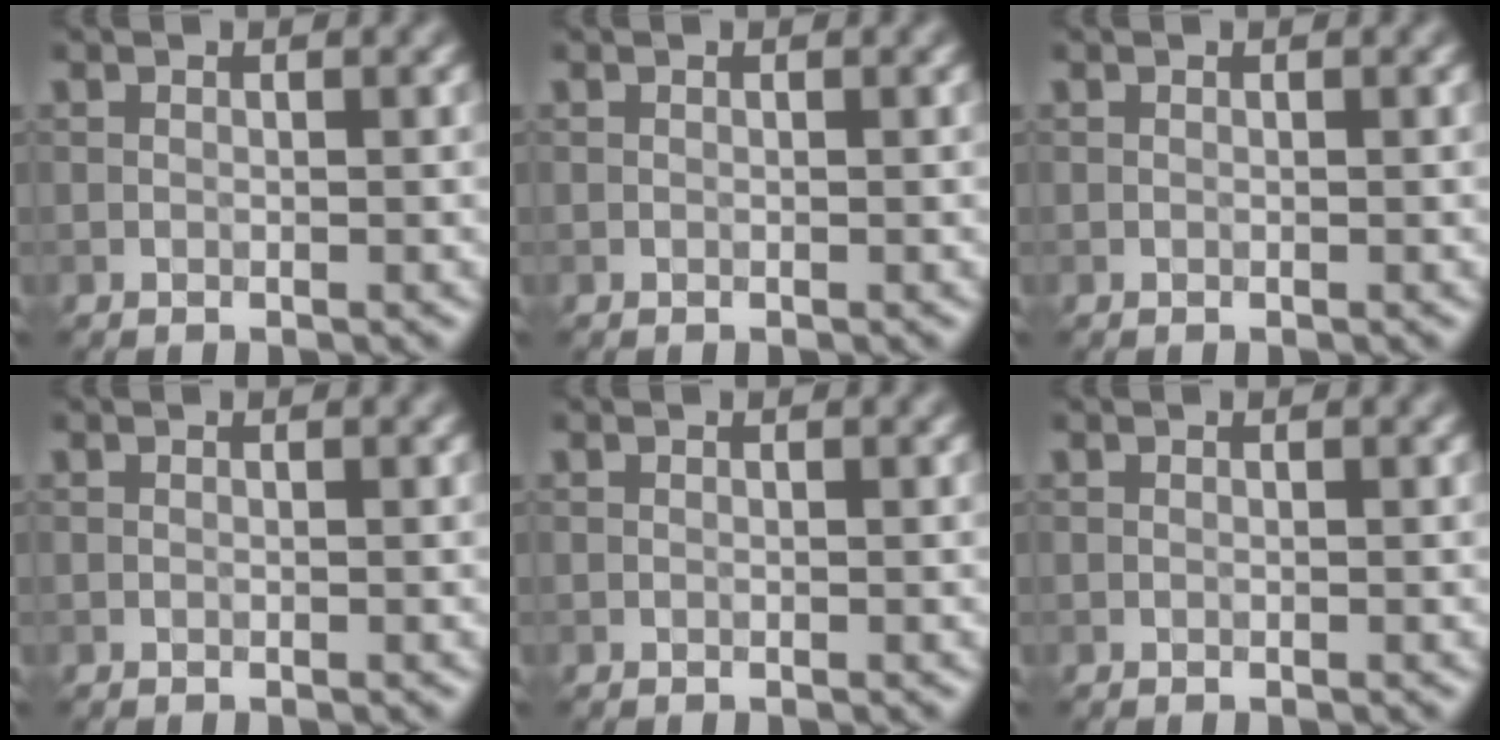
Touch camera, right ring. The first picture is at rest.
{"total": 0.0}
{"total": 0.0}
{"total": 0.0}
{"total": 0.0}
{"total": 0.0}